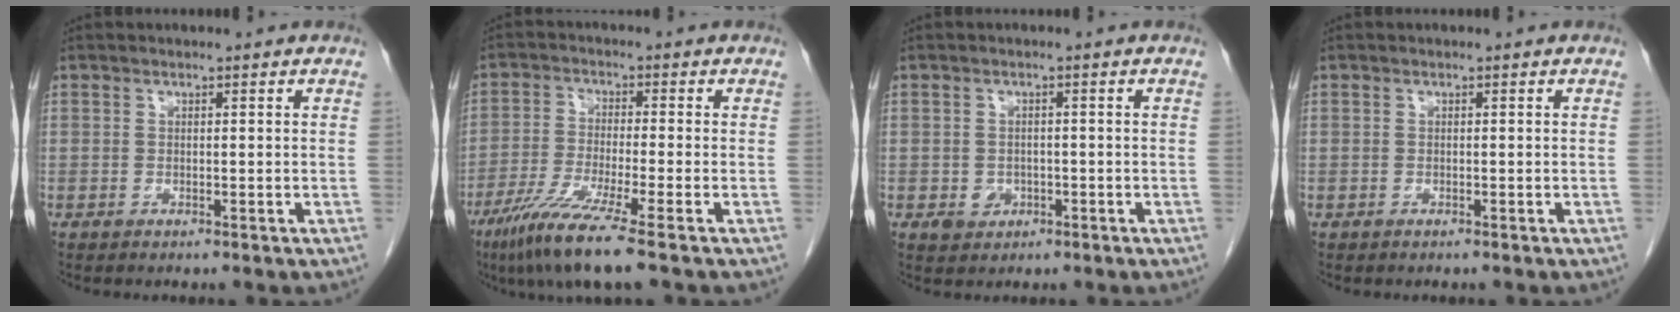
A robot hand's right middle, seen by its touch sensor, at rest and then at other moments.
{"total": 9.5, "force": [-6.2, -0.9, 7.2], "torque": [-0.143, -0.035, -0.117]}
{"total": 2.6, "force": [-0.8, 2.2, 0.9], "torque": [-0.011, 0.004, -0.004]}
{"total": 0.0}